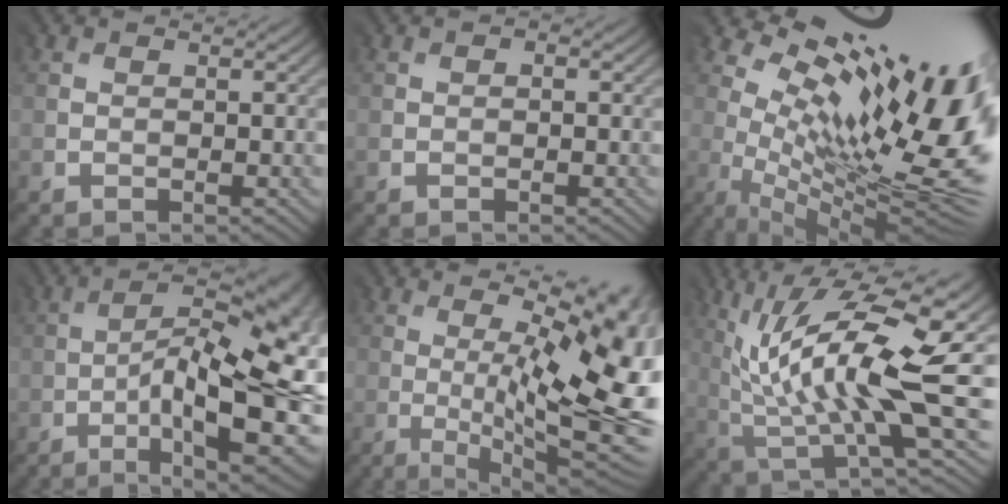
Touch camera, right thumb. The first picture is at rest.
{"total": 0.6, "force": [-0.2, 0.3, 0.5], "torque": [-0.004, -0.001, 0.001]}
{"total": 18.7, "force": [5.1, 7.7, 16.2], "torque": [-0.238, 0.004, 0.101]}
{"total": 17.3, "force": [-5.4, 5.4, 15.5], "torque": [-0.207, -0.010, -0.071]}
{"total": 18.8, "force": [-0.6, 6.3, 17.7], "torque": [-0.216, 0.008, 0.015]}
{"total": 16.8, "force": [2.3, 5.4, 15.8], "torque": [-0.278, 0.007, 0.049]}